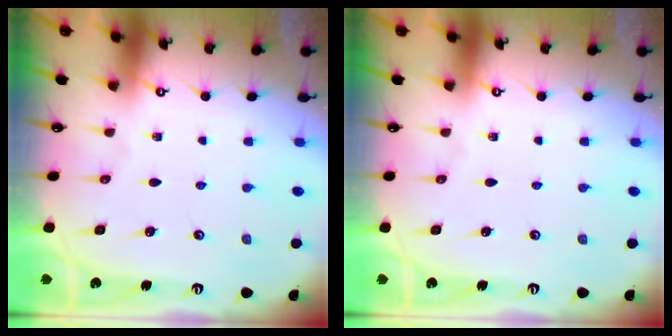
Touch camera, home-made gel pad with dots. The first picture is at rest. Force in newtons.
{"total": 0.0}